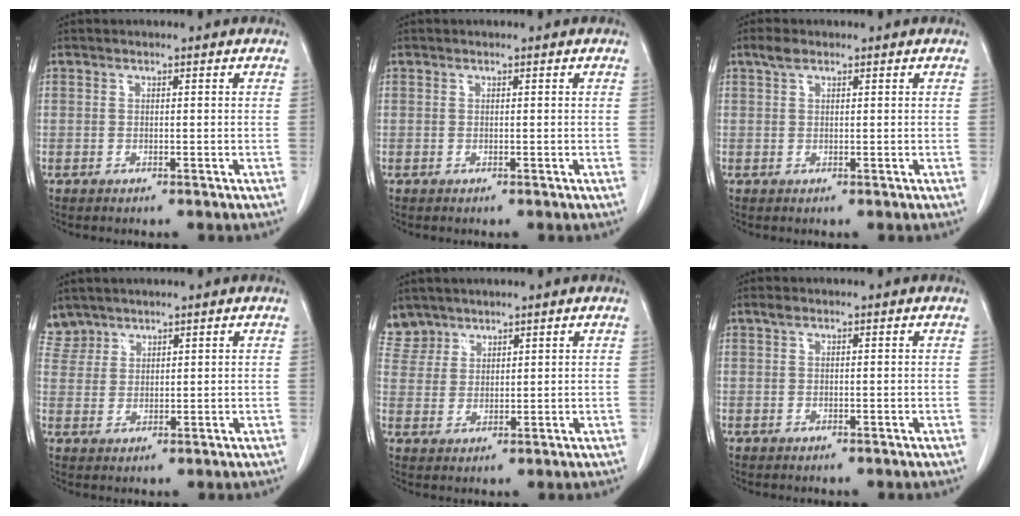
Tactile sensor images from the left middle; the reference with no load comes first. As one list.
[{"total": 0.0}, {"total": 1.7, "force": [1.2, 0.7, 1.0], "torque": [-0.024, 0.011, 0.022]}, {"total": 4.0, "force": [3.5, 1.9, -0.5], "torque": [0.015, 0.009, 0.073]}, {"total": 5.5, "force": [4.6, 3.0, -0.3], "torque": [0.013, 0.006, 0.095]}, {"total": 0.7, "force": [0.5, 0.3, 0.4], "torque": [-0.010, 0.011, 0.009]}]